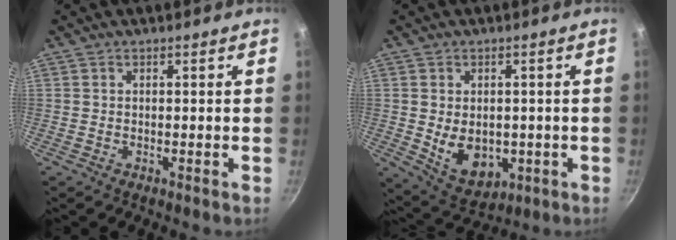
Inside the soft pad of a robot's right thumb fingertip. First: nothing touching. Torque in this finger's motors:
{"motor_torque": [-0.37, 0.74, 0.11, 0.12, 0.24]}